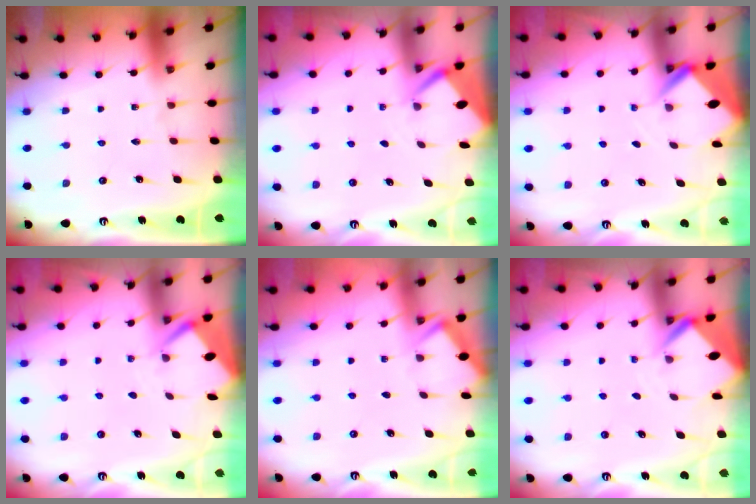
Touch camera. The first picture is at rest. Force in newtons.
{"total": 2.7, "press": 2.6, "slide": 0.4}
{"total": 2.7, "press": 2.7, "slide": 0.0}
{"total": 2.9, "press": 2.9, "slide": 0.4}
{"total": 2.0, "press": 2.0, "slide": 0.3}
{"total": 3.1, "press": 3.1, "slide": 0.1}